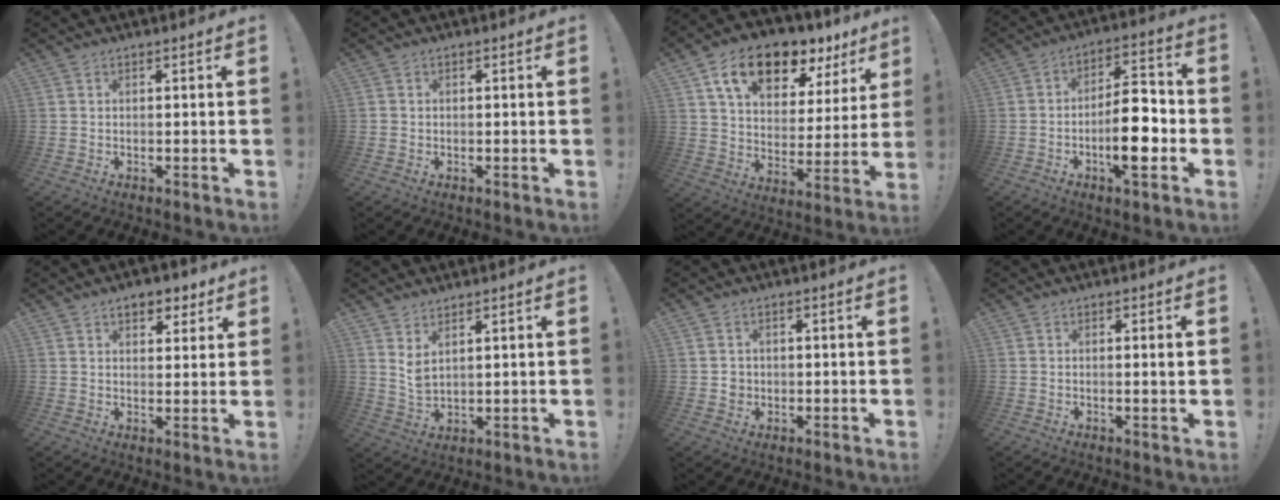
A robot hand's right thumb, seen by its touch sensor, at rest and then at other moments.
{"total": 0.6, "force": [-0.1, 0.6, 0.1], "torque": [-0.001, 0.002, -0.002]}
{"total": 16.8, "force": [10.7, 8.9, 9.4], "torque": [-0.148, -0.059, 0.187]}
{"total": 15.1, "force": [-4.4, 5.2, 13.5], "torque": [-0.225, 0.017, -0.073]}
{"total": 6.4, "force": [4.2, 3.8, 3.1], "torque": [-0.026, -0.019, 0.072]}
{"total": 4.6, "force": [3.0, 1.6, 3.0], "torque": [-0.049, -0.023, 0.055]}
{"total": 2.9, "force": [-0.1, 2.8, 0.8], "torque": [-0.002, -0.002, -0.002]}
{"total": 1.8, "force": [0.2, -0.2, 1.7], "torque": [-0.030, -0.002, 0.002]}